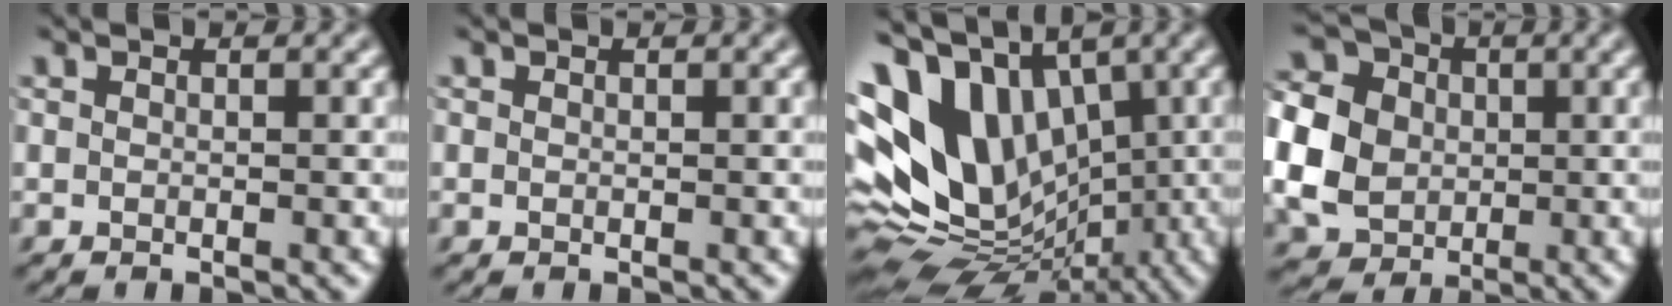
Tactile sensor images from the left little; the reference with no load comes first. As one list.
[{"total": 0.0}, {"total": 14.0, "force": [2.2, 9.7, 9.9], "torque": [-0.200, 0.002, 0.037]}, {"total": 8.1, "force": [-0.8, 6.9, 4.3], "torque": [-0.114, 0.000, -0.022]}]